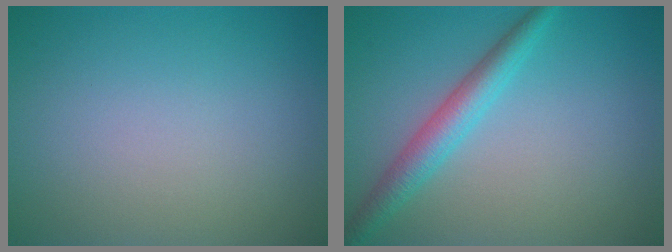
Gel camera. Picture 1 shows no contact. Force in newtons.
{"total": 3.4, "press": 3.4, "slide": 0.1}